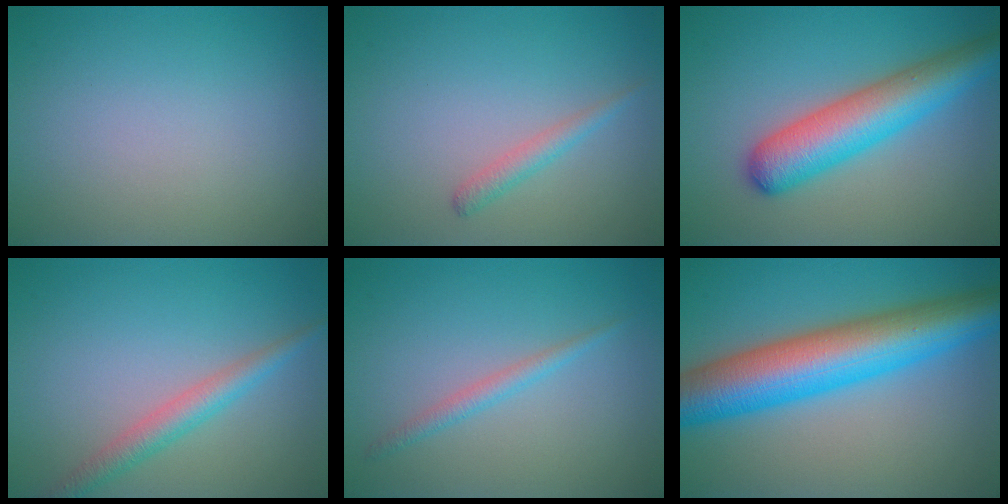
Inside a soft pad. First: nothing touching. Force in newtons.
{"total": 1.4, "press": 1.4, "slide": 0.2}
{"total": 7.0, "press": 7.0, "slide": 0.2}
{"total": 2.7, "press": 2.7, "slide": 0.0}
{"total": 1.5, "press": 1.4, "slide": 0.1}
{"total": 11.3, "press": 11.3, "slide": 0.1}